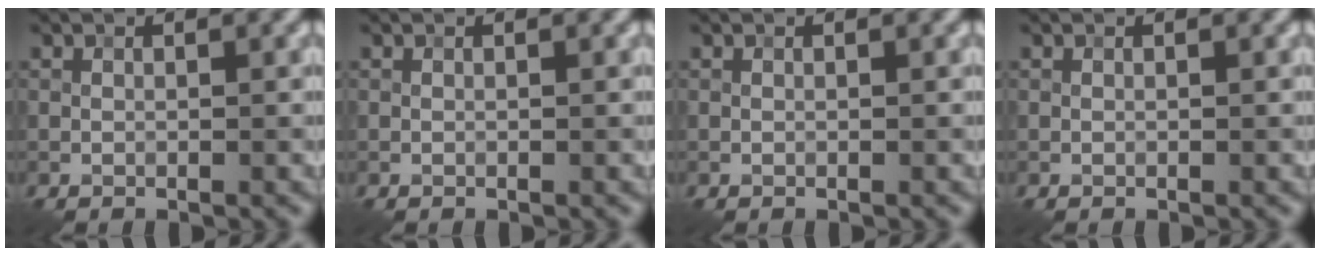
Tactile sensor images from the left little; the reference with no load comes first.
{"total": 0.0}
{"total": 0.0}
{"total": 0.0}